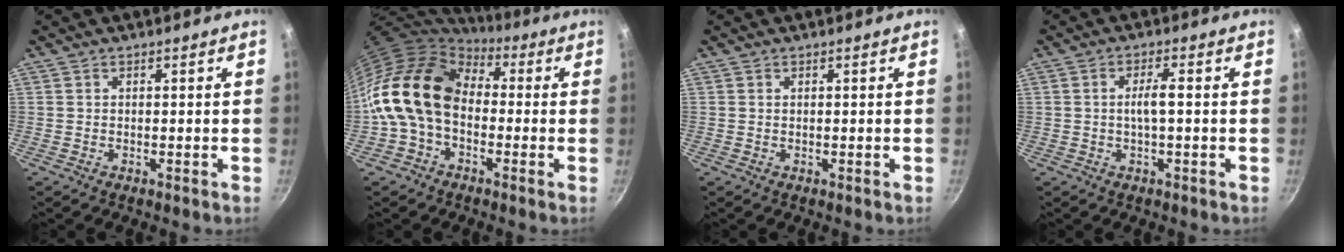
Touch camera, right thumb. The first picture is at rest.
{"total": 16.7, "force": [-0.2, 11.9, 11.6], "torque": [-0.192, 0.035, -0.023]}
{"total": 0.0}
{"total": 3.3, "force": [-0.2, 0.6, 3.3], "torque": [-0.065, 0.013, -0.004]}